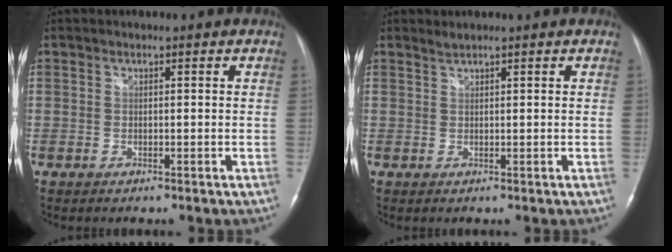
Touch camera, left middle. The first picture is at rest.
{"total": 0.8, "force": [0.8, -0.2, 0.1], "torque": [-0.005, 0.004, 0.019]}